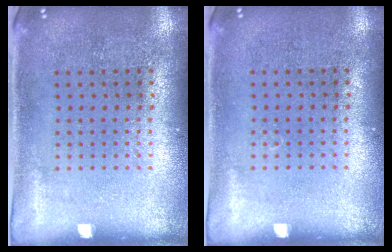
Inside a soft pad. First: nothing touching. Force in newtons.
{"total": 0.0}